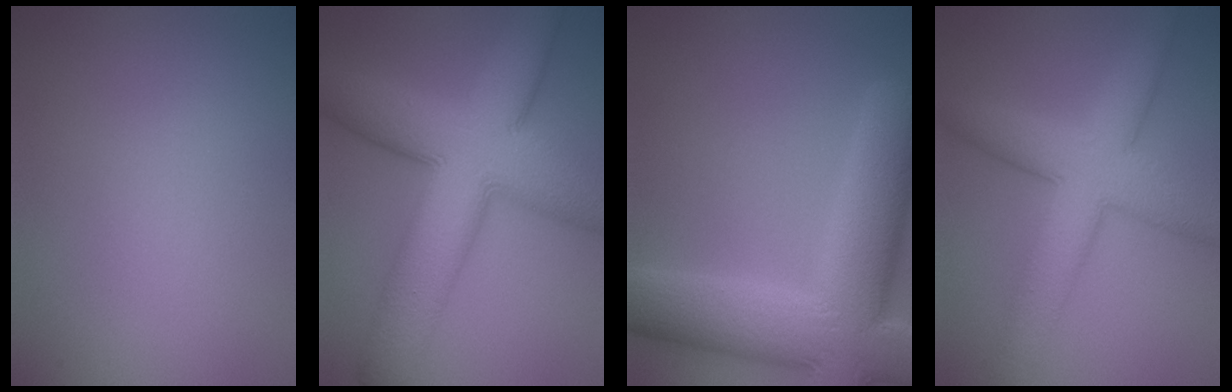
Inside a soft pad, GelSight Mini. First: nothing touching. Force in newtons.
{"total": 12.8, "press": 12.8, "slide": 0.5}
{"total": 12.0, "press": 11.9, "slide": 1.0}
{"total": 7.4, "press": 7.3, "slide": 0.1}